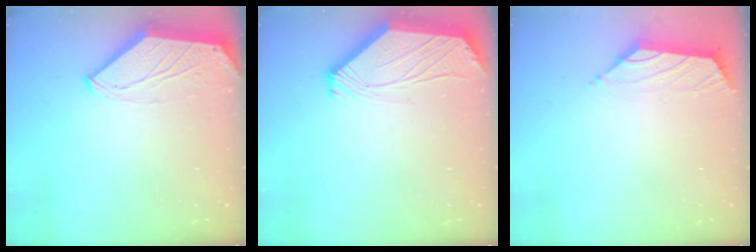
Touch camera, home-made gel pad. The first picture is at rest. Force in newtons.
{"total": 2.4, "press": 2.4, "slide": 0.6}
{"total": 1.6, "press": 1.5, "slide": 0.6}